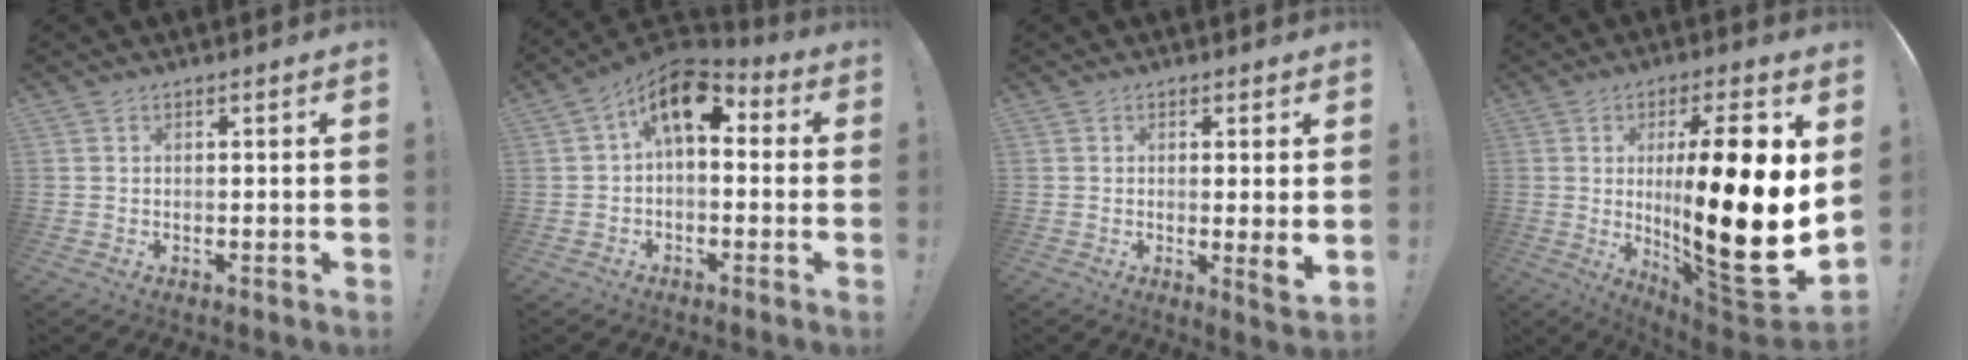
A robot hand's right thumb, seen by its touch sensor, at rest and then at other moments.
{"total": 11.3, "force": [3.9, 5.9, 8.8], "torque": [-0.129, -0.010, 0.073]}
{"total": 4.3, "force": [0.4, -0.4, 4.2], "torque": [-0.048, -0.021, 0.007]}
{"total": 24.8, "force": [1.2, 4.4, 24.3], "torque": [-0.392, -0.029, 0.018]}